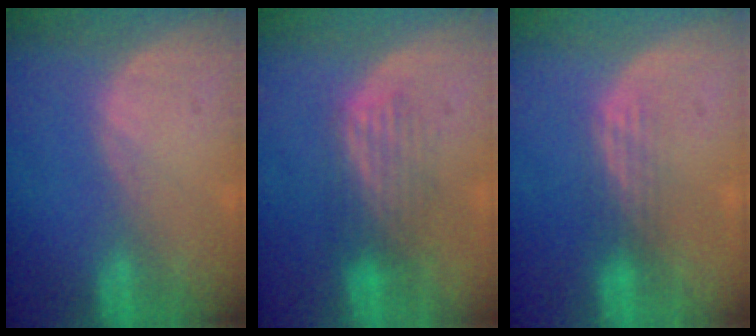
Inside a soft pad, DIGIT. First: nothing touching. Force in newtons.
{"total": 4.3, "press": 4.3, "slide": 0.2}
{"total": 3.0, "press": 2.6, "slide": 1.4}